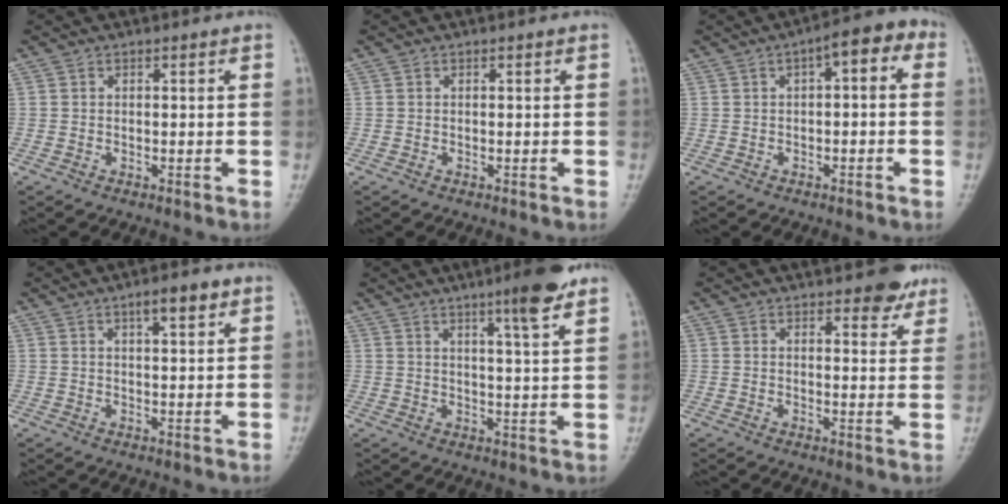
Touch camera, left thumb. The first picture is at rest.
{"total": 0.0}
{"total": 6.2, "force": [1.0, 2.8, 5.4], "torque": [-0.050, 0.031, -0.001]}
{"total": 4.5, "force": [2.5, 1.2, 3.5], "torque": [-0.046, -0.008, 0.038]}
{"total": 8.5, "force": [5.5, 0.4, 6.4], "torque": [-0.088, -0.031, 0.077]}
{"total": 5.4, "force": [3.9, 2.0, 3.0], "torque": [-0.011, -0.022, 0.049]}